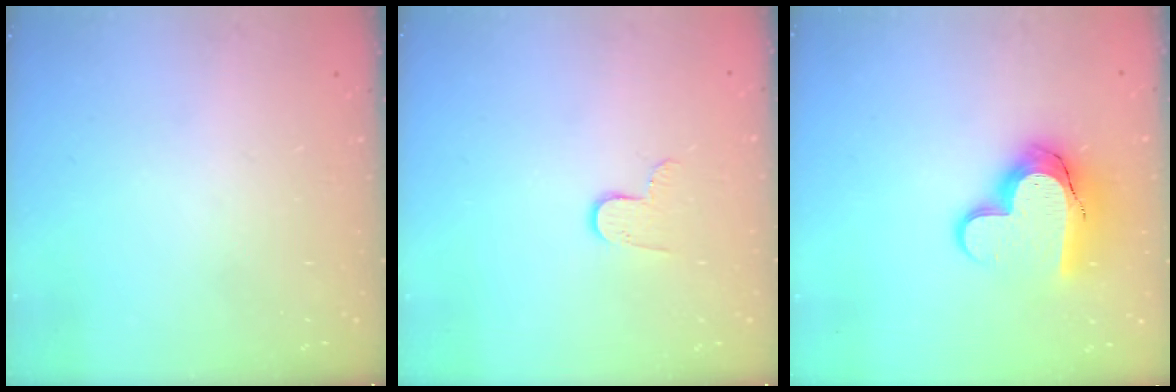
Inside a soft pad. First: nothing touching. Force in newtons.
{"total": 7.1, "press": 7.1, "slide": 0.7}
{"total": 13.6, "press": 13.6, "slide": 1.1}